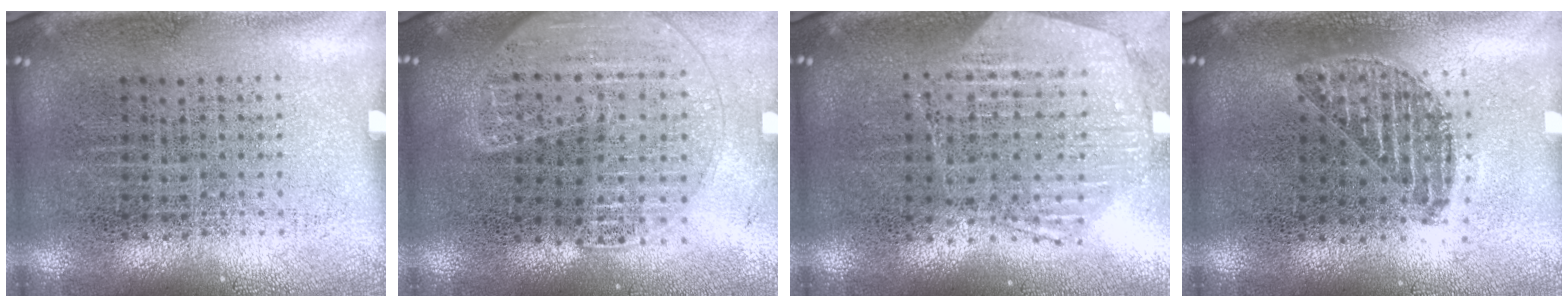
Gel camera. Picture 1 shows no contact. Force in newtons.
{"total": 1.8, "press": 1.7, "slide": 0.7}
{"total": 1.3, "press": 1.2, "slide": 0.3}
{"total": 1.1, "press": 1.0, "slide": 0.5}